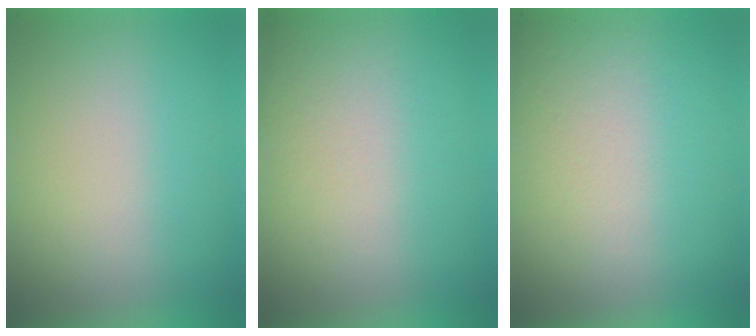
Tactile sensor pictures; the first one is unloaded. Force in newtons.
{"total": 2.4}
{"total": 3.7}